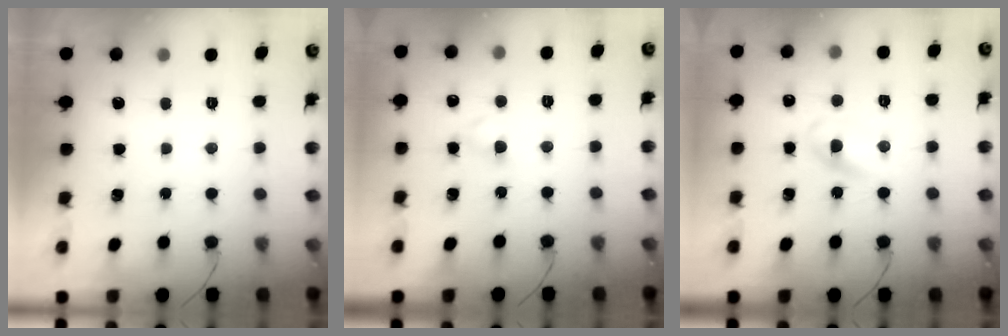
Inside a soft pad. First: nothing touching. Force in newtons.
{"total": 3.0, "press": 2.7, "slide": 1.2}
{"total": 2.7, "press": 2.5, "slide": 1.1}